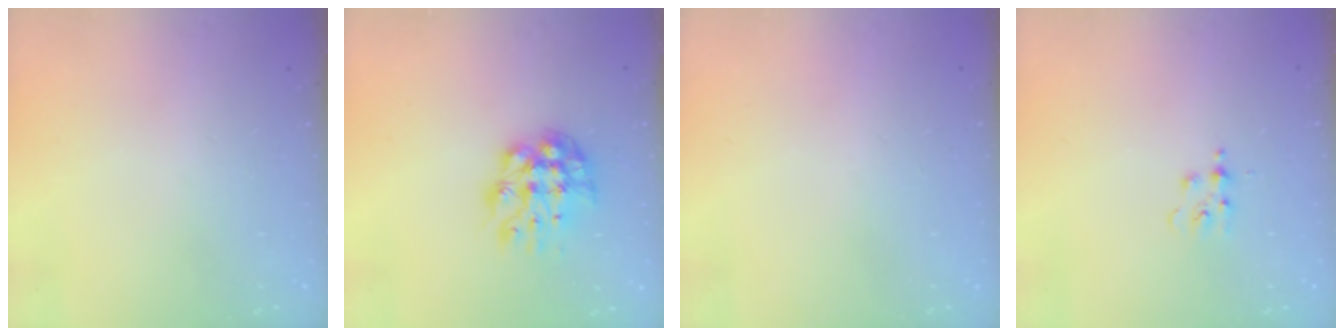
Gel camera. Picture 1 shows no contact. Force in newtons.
{"total": 10.0, "press": 10.0, "slide": 0.9}
{"total": 0.7, "press": 0.7, "slide": 0.2}
{"total": 3.4, "press": 3.4, "slide": 0.4}